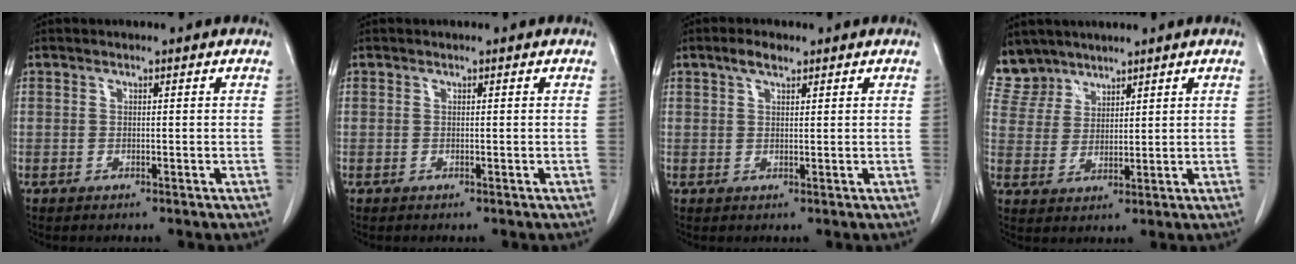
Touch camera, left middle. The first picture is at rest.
{"total": 0.0}
{"total": 2.6, "force": [1.7, 0.9, 1.7], "torque": [-0.037, 0.009, 0.033]}
{"total": 5.7, "force": [5.1, 2.6, -0.5], "torque": [0.013, 0.002, 0.109]}